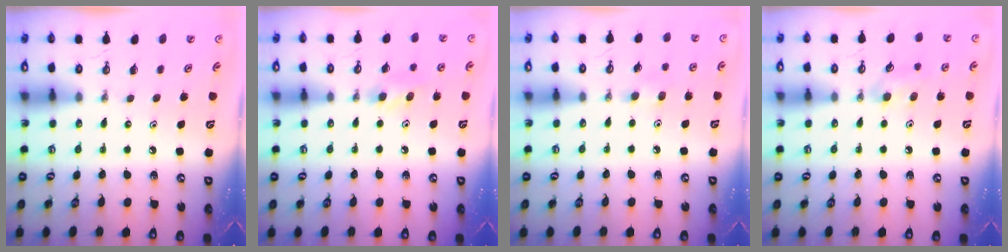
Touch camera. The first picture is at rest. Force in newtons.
{"total": 8.4, "press": 7.5, "slide": 3.7}
{"total": 5.4, "press": 5.4, "slide": 0.7}
{"total": 7.3, "press": 7.2, "slide": 1.2}